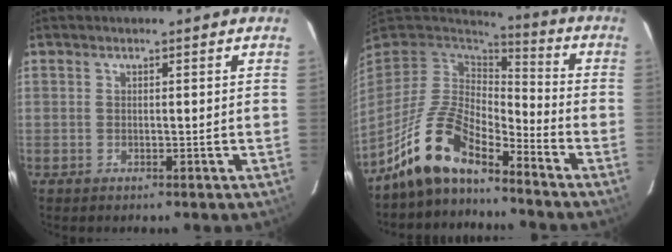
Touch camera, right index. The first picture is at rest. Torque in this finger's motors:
{"motor_torque": [1.04, -1.09, 0.63, 0.17]}